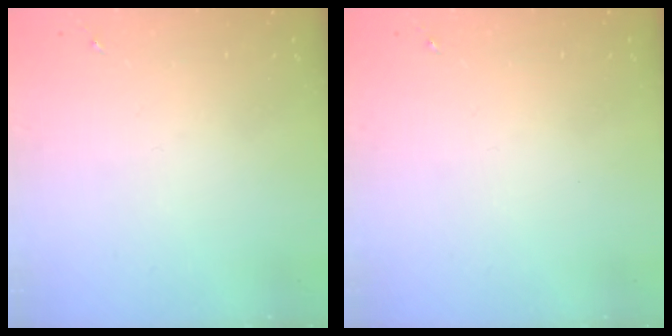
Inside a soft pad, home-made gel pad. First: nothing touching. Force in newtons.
{"total": 0.0}